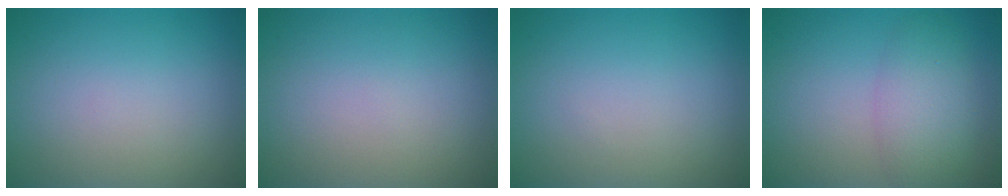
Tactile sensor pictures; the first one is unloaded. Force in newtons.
{"total": 0.0}
{"total": 0.0}
{"total": 4.2, "press": 4.1, "slide": 0.3}